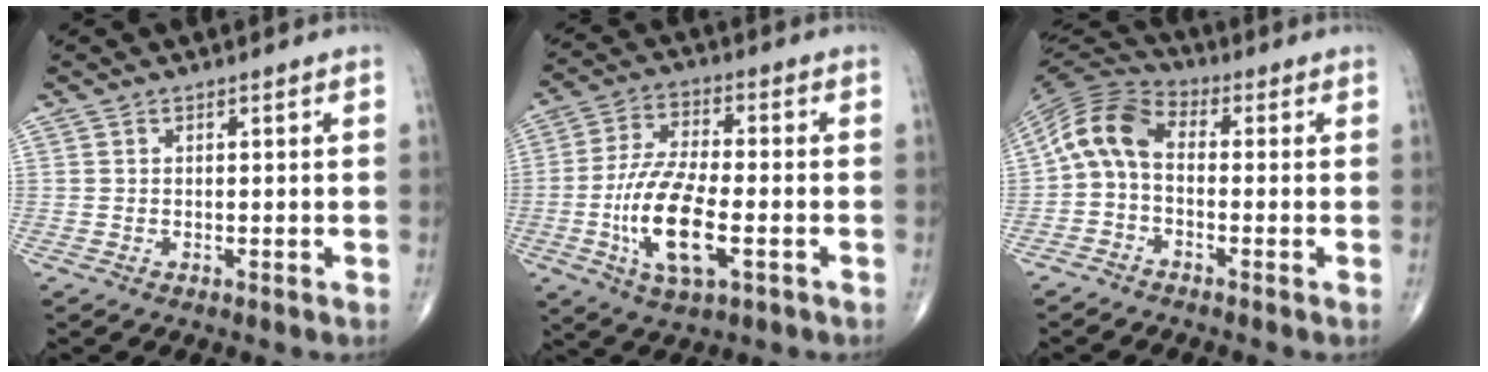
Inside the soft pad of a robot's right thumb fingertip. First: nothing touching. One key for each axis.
{"total": 14.3, "fx": -3.8, "fy": 5.6, "fz": 12.6, "tx": -0.252, "ty": 0.010, "tz": -0.068}
{"total": 9.3, "fx": -0.5, "fy": 5.7, "fz": 7.4, "tx": -0.137, "ty": 0.029, "tz": -0.030}